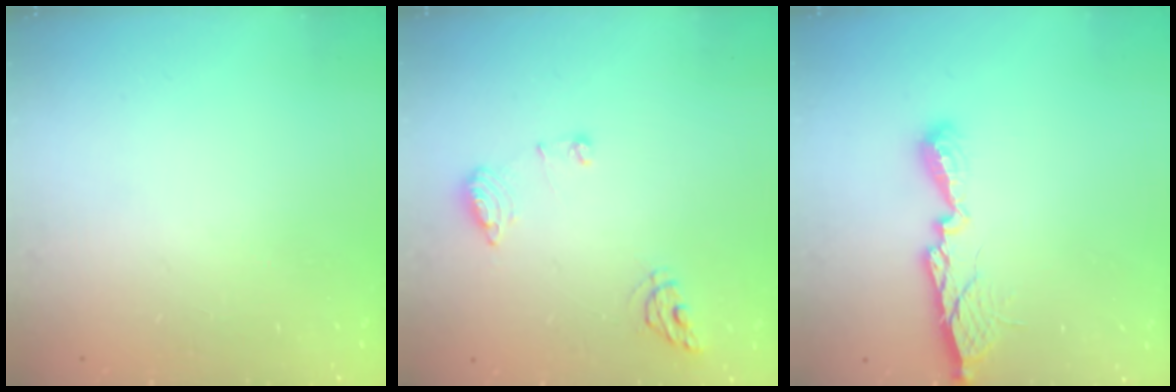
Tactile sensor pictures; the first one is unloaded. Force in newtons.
{"total": 8.9, "press": 8.8, "slide": 1.1}
{"total": 11.0, "press": 11.0, "slide": 0.4}